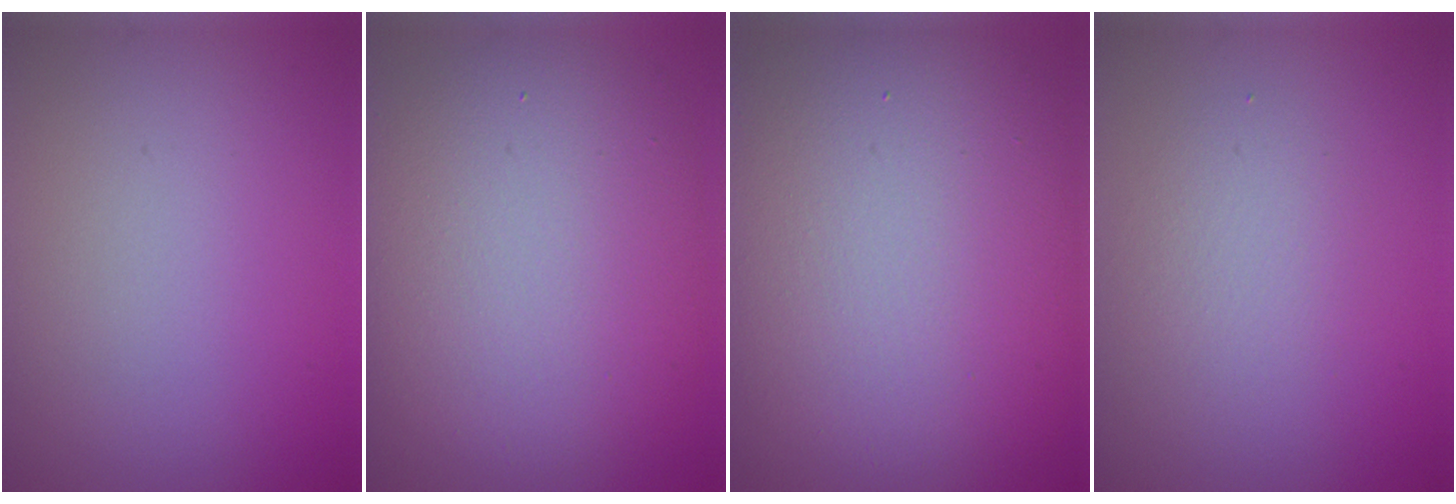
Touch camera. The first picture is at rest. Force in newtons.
{"total": 11.4, "press": 11.4, "slide": 0.8}
{"total": 16.2, "press": 16.2, "slide": 0.6}
{"total": 2.2, "press": 2.2, "slide": 0.1}